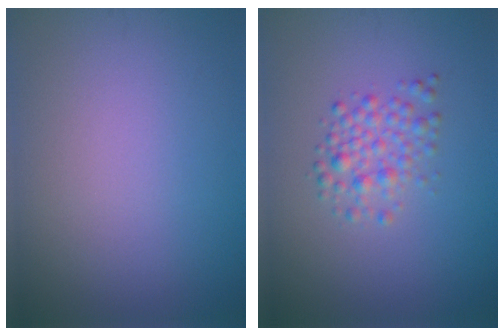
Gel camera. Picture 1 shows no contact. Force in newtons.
{"total": 2.5, "press": 2.5, "slide": 0.0}